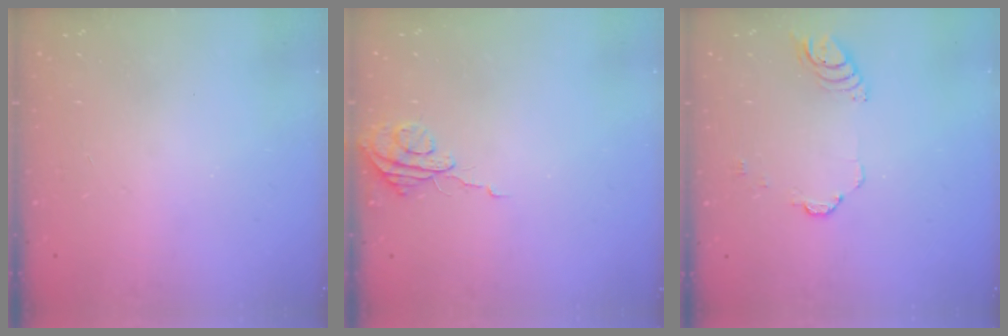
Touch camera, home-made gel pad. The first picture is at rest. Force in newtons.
{"total": 5.7, "press": 5.7, "slide": 0.5}
{"total": 4.2, "press": 4.2, "slide": 0.4}